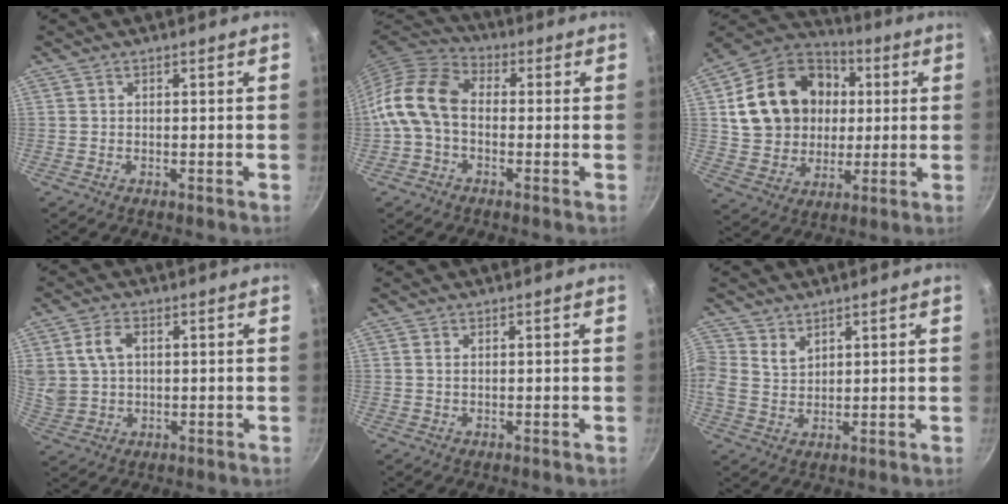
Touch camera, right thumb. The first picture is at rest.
{"total": 12.5, "force": [-1.1, 8.8, 8.9], "torque": [-0.157, 0.036, -0.045]}
{"total": 21.7, "force": [3.6, 17.5, 12.3], "torque": [-0.187, 0.021, 0.068]}
{"total": 8.0, "force": [2.0, 5.9, 5.1], "torque": [-0.089, -0.001, 0.042]}
{"total": 0.7, "force": [0.2, 0.3, 0.6], "torque": [-0.012, 0.000, 0.004]}
{"total": 5.4, "force": [2.9, 3.8, 2.5], "torque": [-0.050, -0.004, 0.058]}